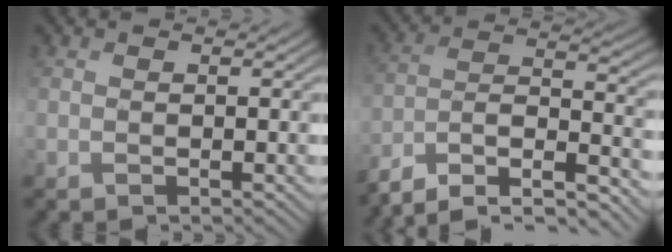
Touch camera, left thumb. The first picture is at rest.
{"total": 12.0, "force": [-9.7, 3.2, 6.4], "torque": [-0.125, -0.004, -0.173]}